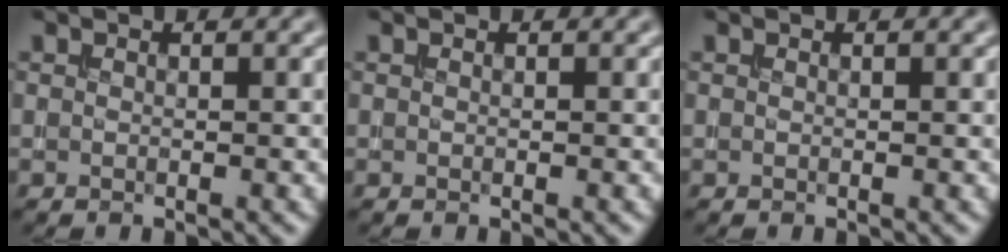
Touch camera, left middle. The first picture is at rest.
{"total": 0.0}
{"total": 0.0}